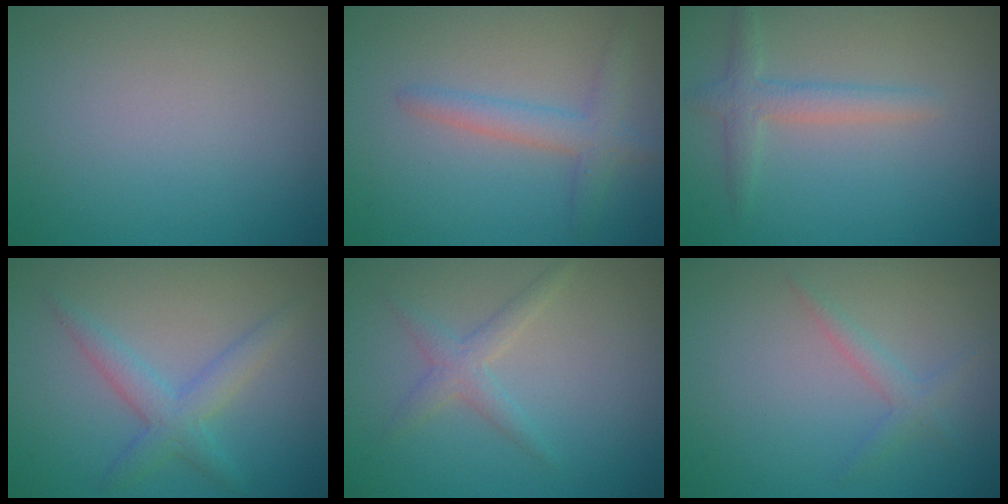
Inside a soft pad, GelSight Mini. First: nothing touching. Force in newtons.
{"total": 2.7, "press": 2.6, "slide": 0.1}
{"total": 2.4, "press": 2.4, "slide": 0.1}
{"total": 3.0, "press": 3.0, "slide": 0.1}
{"total": 1.9, "press": 1.9, "slide": 0.1}
{"total": 1.4, "press": 1.4, "slide": 0.0}